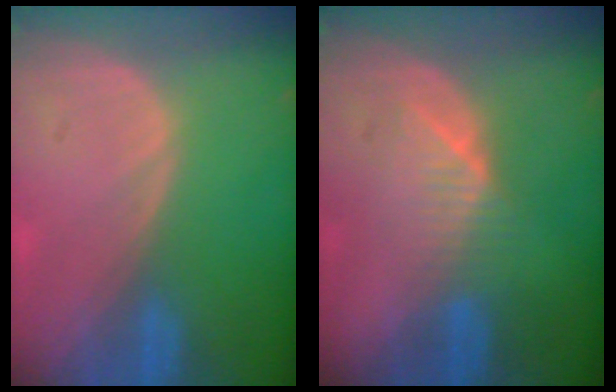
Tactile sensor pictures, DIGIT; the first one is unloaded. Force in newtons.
{"total": 4.5, "press": 4.4, "slide": 1.0}